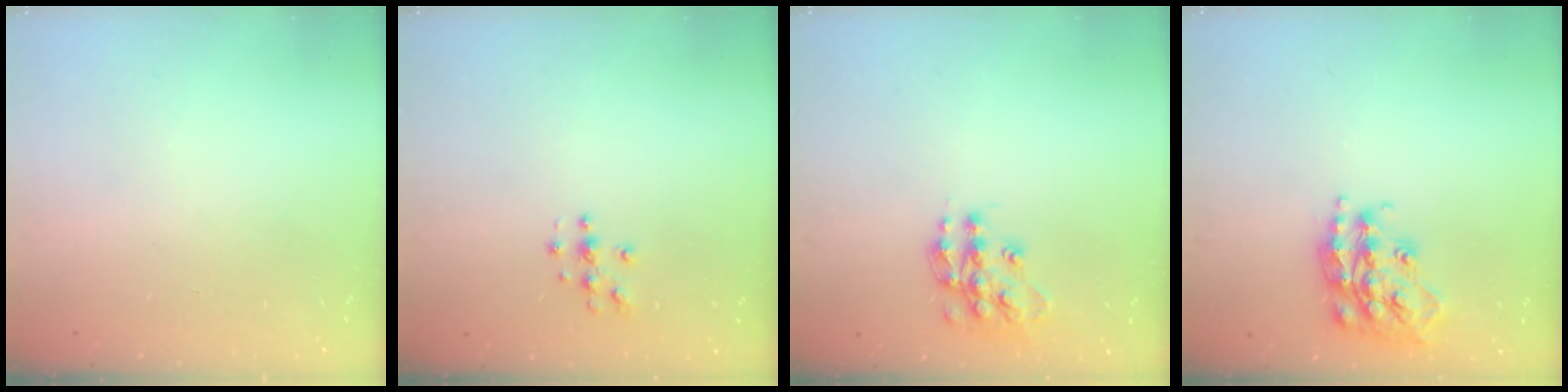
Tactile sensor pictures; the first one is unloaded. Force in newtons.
{"total": 3.6, "press": 3.6, "slide": 0.4}
{"total": 13.3, "press": 13.3, "slide": 0.9}
{"total": 18.2, "press": 18.2, "slide": 1.2}